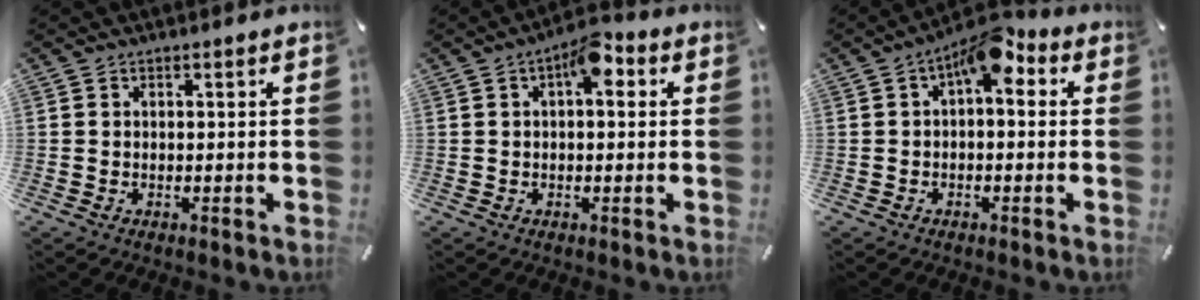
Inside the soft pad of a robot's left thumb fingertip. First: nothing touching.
{"total": 7.0, "force": [2.3, 3.4, 5.7], "torque": [-0.075, -0.004, 0.033]}
{"total": 8.3, "force": [3.4, 4.0, 6.3], "torque": [-0.097, -0.014, 0.056]}